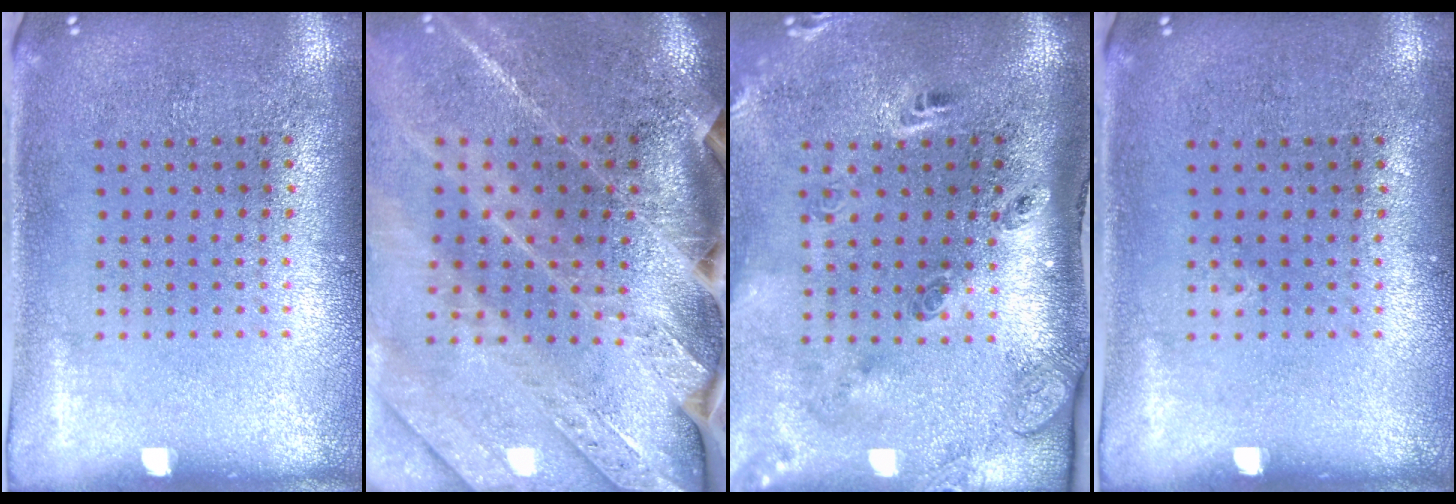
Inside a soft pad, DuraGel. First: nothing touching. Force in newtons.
{"total": 3.9, "press": 3.3, "slide": 2.2}
{"total": 3.0, "press": 1.9, "slide": 2.4}
{"total": 0.0}